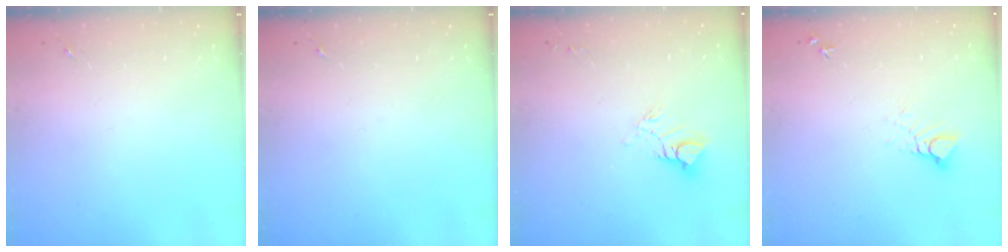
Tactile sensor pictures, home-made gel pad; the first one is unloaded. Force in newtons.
{"total": 0.0}
{"total": 8.6, "press": 8.6, "slide": 0.9}
{"total": 5.0, "press": 5.0, "slide": 0.2}